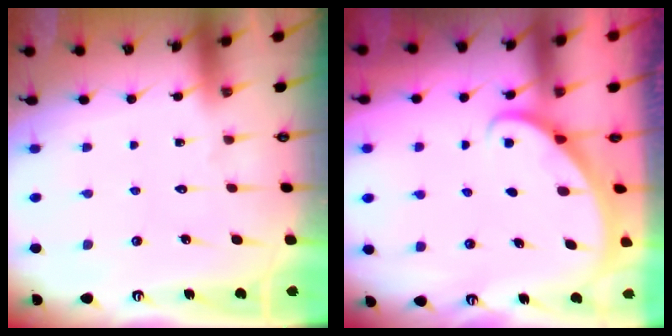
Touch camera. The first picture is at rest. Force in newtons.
{"total": 1.9, "press": 1.9, "slide": 0.1}